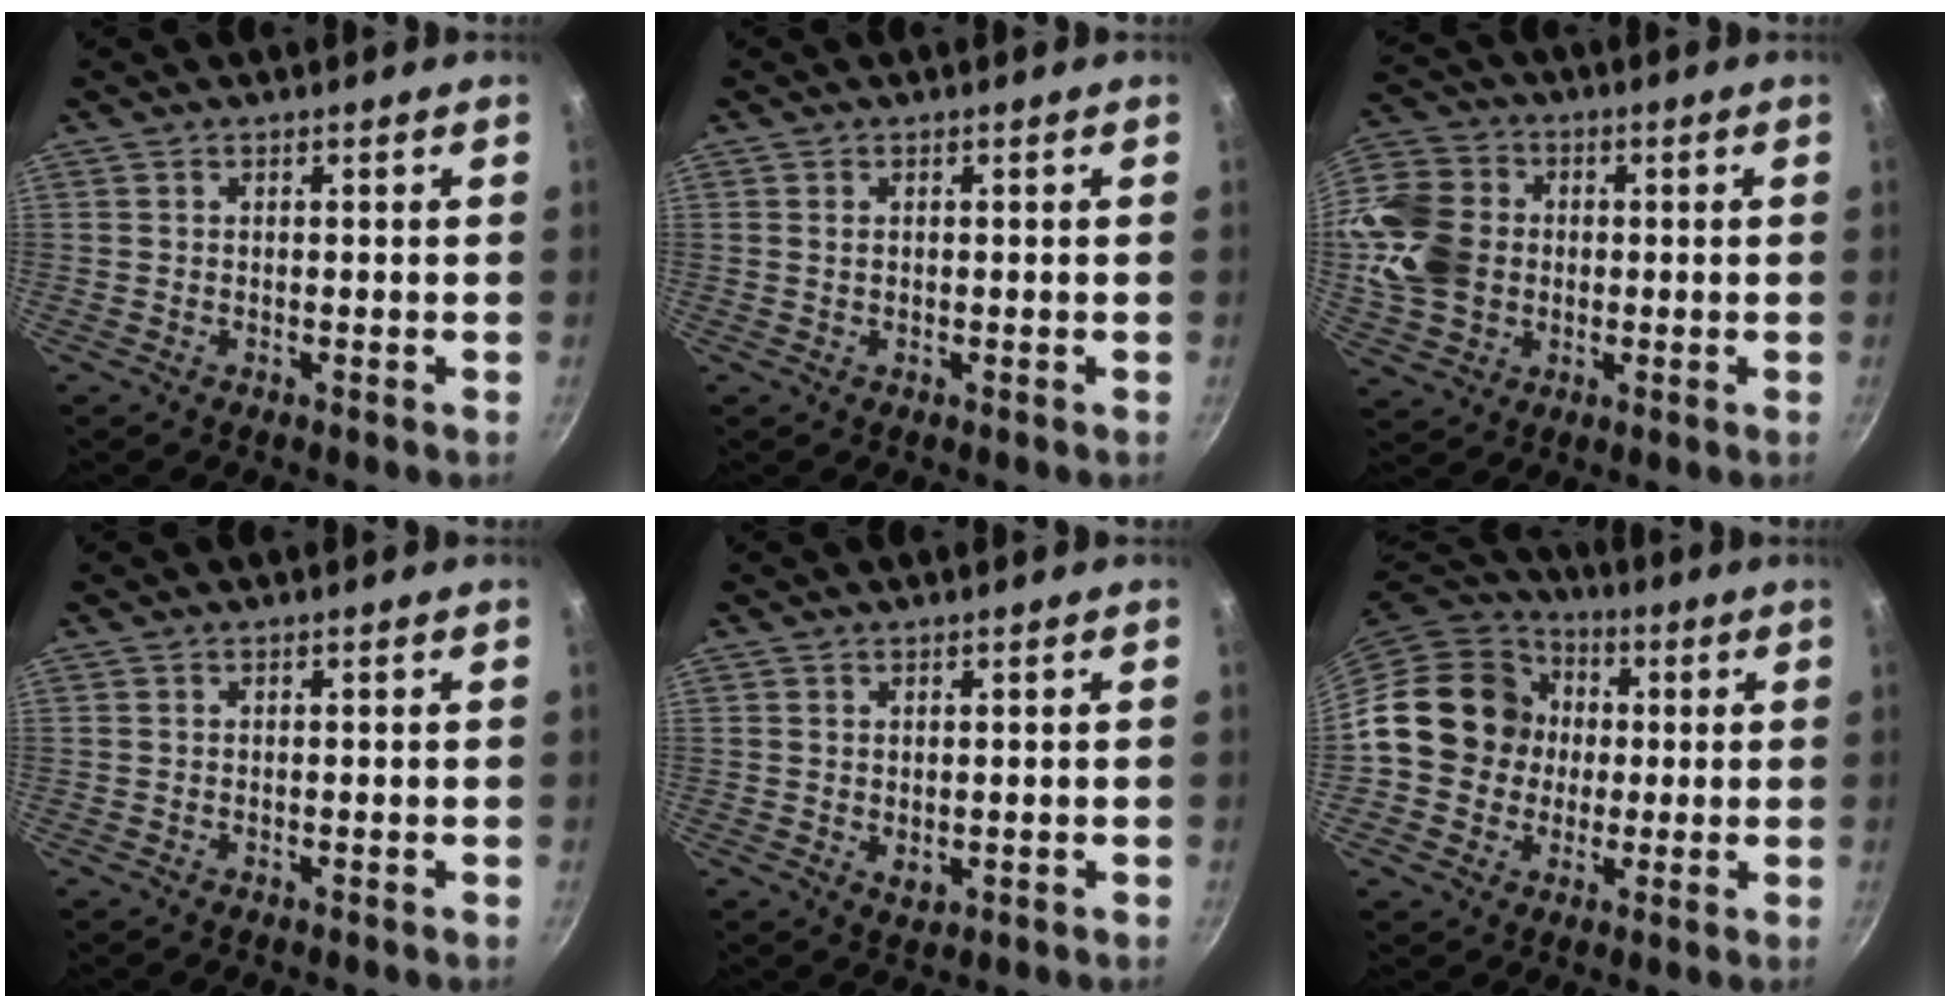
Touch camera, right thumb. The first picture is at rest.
{"total": 0.9, "force": [0.2, 0.6, 0.6], "torque": [-0.009, 0.002, 0.004]}
{"total": 16.0, "force": [0.1, 13.2, 9.1], "torque": [-0.166, 0.019, -0.002]}
{"total": 0.0}
{"total": 2.0, "force": [0.4, 1.3, 1.5], "torque": [-0.021, -0.010, 0.010]}
{"total": 17.0, "force": [0.8, 15.1, 7.9], "torque": [-0.107, 0.031, 0.003]}